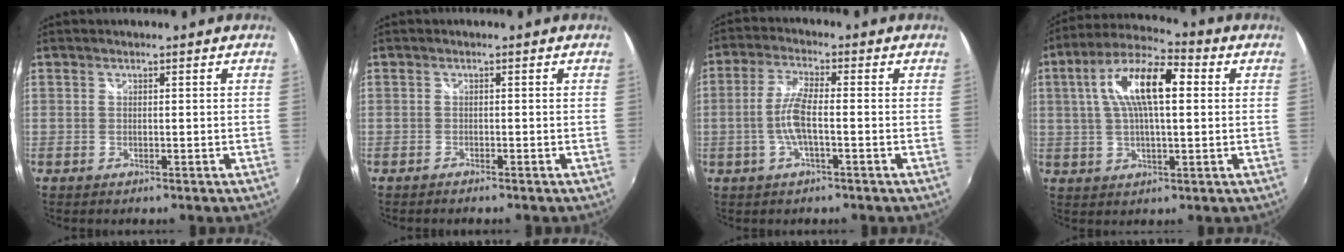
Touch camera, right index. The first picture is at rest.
{"total": 0.9, "force": [-0.8, 0.1, 0.4], "torque": [-0.010, -0.005, -0.017]}
{"total": 6.4, "force": [-1.5, 1.2, 6.0], "torque": [-0.128, 0.003, -0.030]}
{"total": 13.6, "force": [2.9, 4.8, 12.4], "torque": [-0.228, 0.026, 0.041]}